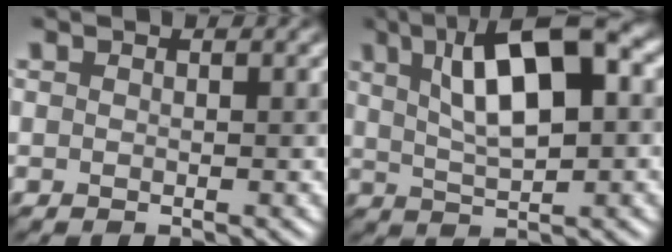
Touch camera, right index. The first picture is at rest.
{"total": 10.5, "force": [3.5, 3.6, 9.2], "torque": [-0.143, 0.015, 0.054]}